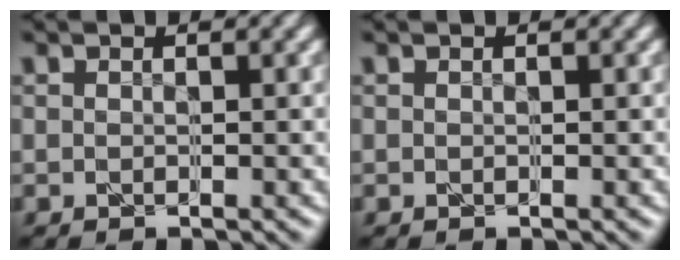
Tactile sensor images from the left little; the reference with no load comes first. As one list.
[{"total": 0.0}]